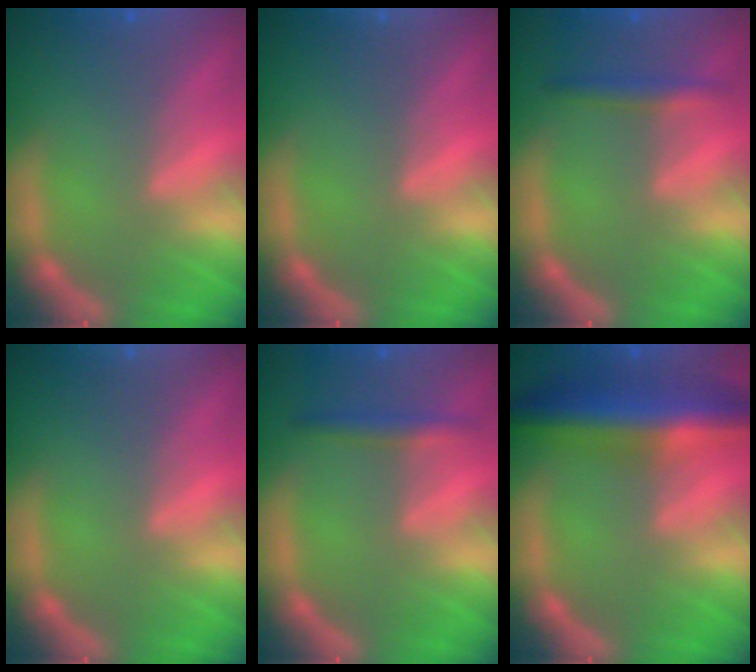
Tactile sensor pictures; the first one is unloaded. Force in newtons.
{"total": 0.9}
{"total": 1.9}
{"total": 1.4}
{"total": 1.9}
{"total": 7.9}